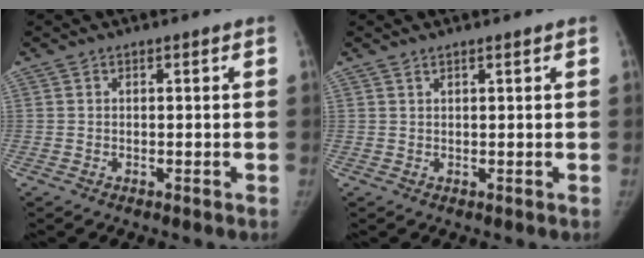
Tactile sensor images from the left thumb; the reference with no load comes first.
{"total": 0.9, "force": [0.8, 0.0, 0.5], "torque": [-0.010, -0.001, 0.017]}